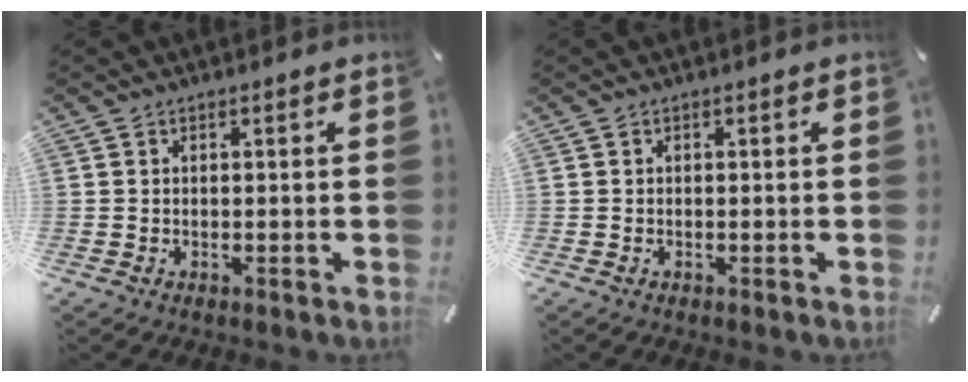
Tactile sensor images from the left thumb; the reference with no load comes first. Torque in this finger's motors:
{"motor_torque": [-0.01, -0.08, 0.08, 0.08, 0.03]}